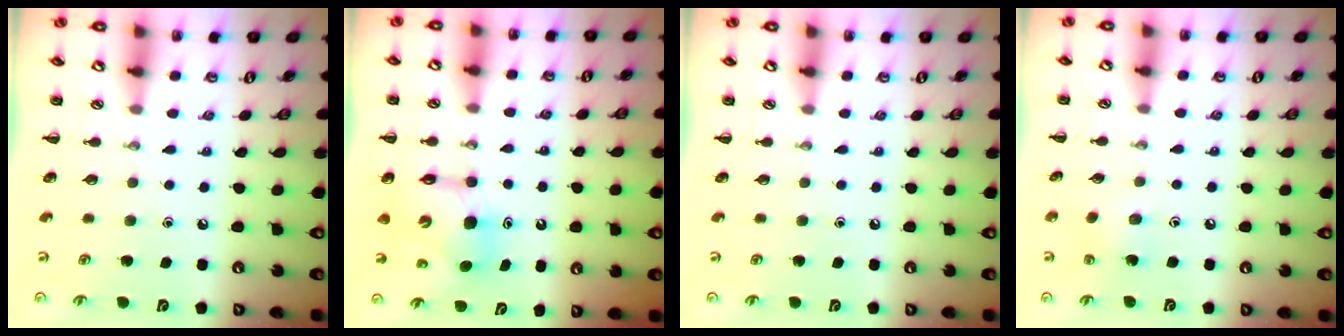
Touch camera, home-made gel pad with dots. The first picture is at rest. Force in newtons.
{"total": 7.0, "press": 7.0, "slide": 0.8}
{"total": 0.0}
{"total": 7.1, "press": 7.0, "slide": 1.2}